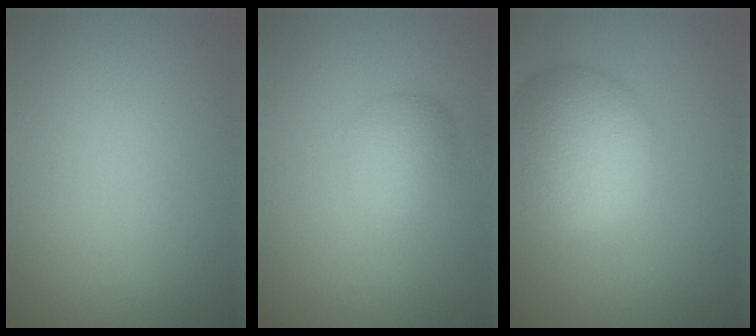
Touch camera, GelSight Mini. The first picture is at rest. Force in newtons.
{"total": 2.5, "press": 2.5, "slide": 0.1}
{"total": 7.6, "press": 7.6, "slide": 0.4}